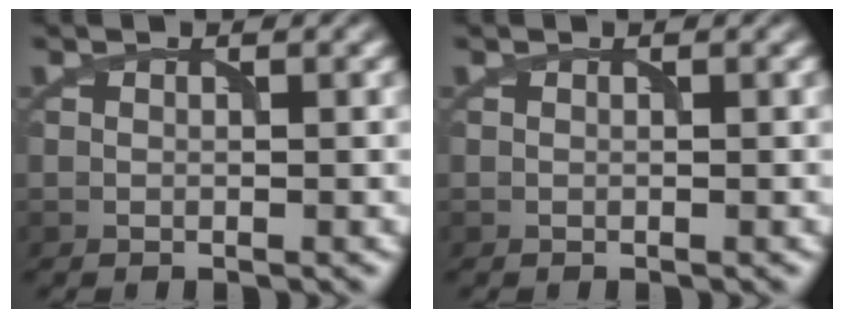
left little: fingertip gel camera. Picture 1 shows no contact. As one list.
[{"total": 0.0}]